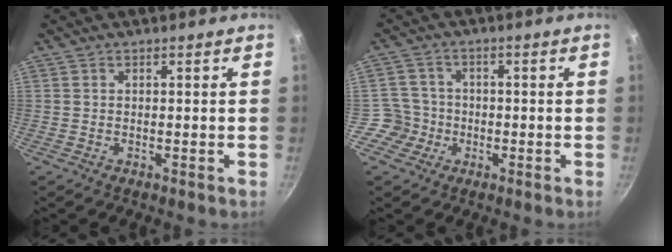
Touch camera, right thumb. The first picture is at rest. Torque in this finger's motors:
{"motor_torque": [-0.53, 0.42, 0.10, -0.02, 0.00]}